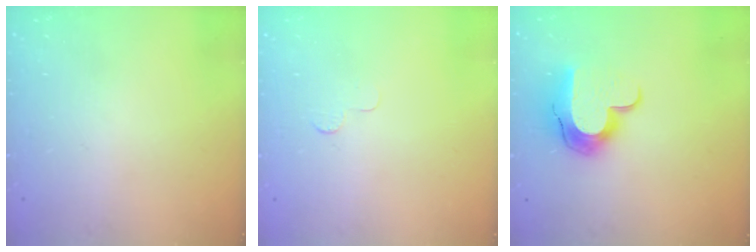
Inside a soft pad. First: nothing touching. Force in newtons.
{"total": 2.5, "press": 2.5, "slide": 0.2}
{"total": 12.5, "press": 12.5, "slide": 0.7}